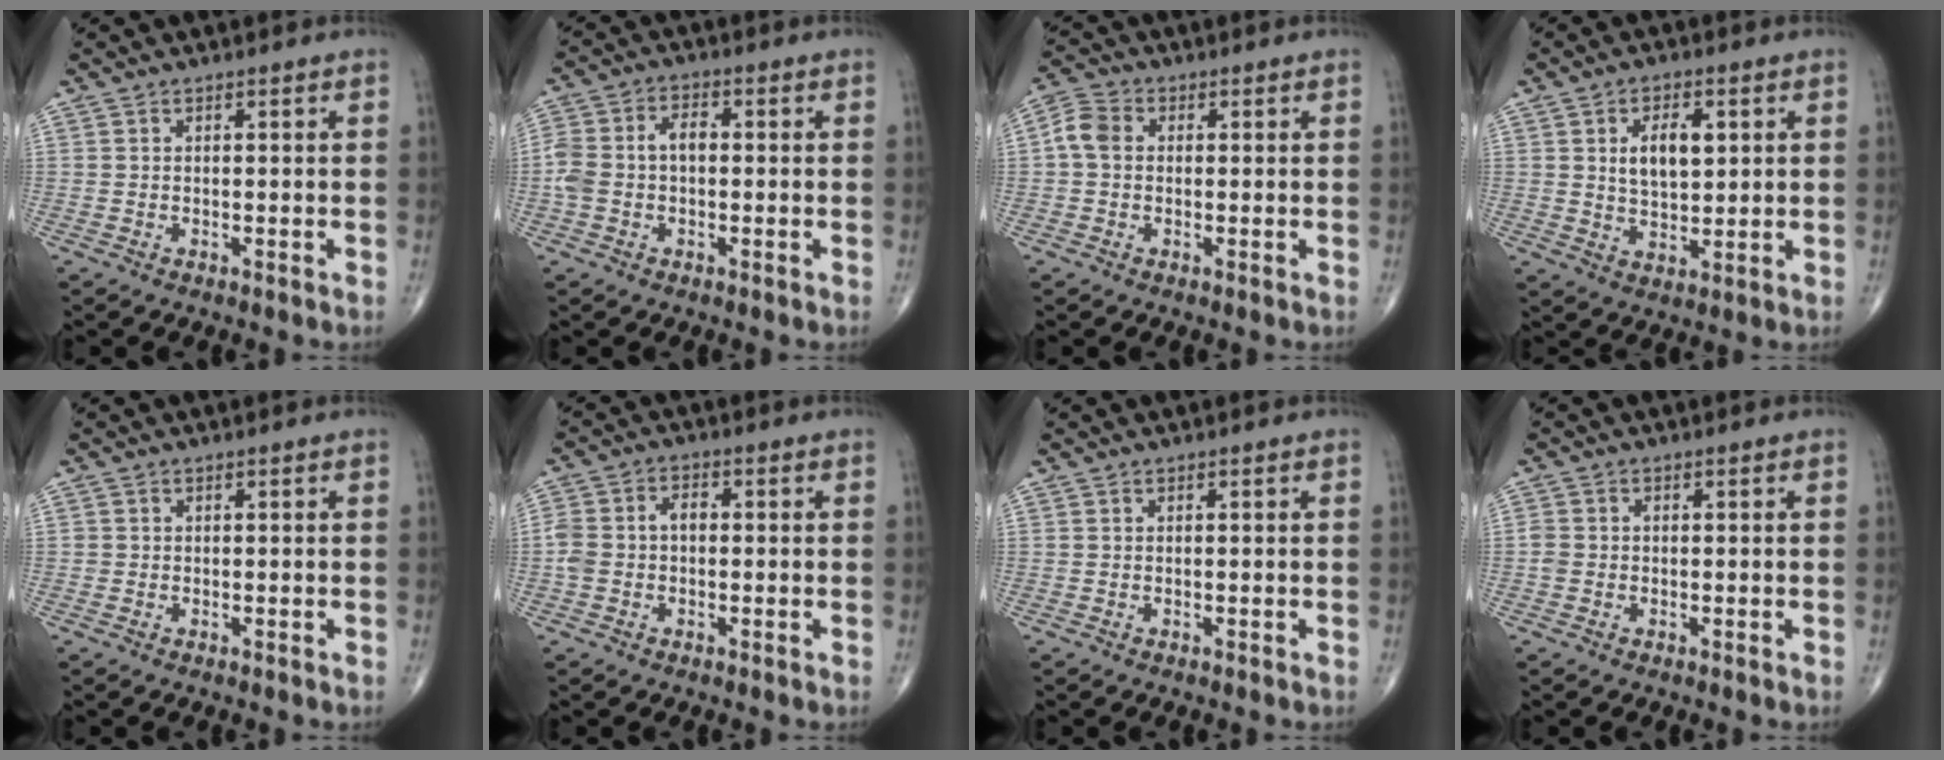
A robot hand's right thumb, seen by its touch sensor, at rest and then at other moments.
{"total": 7.6, "force": [-0.4, 4.9, 5.8], "torque": [-0.131, 0.029, -0.011]}
{"total": 4.7, "force": [0.3, 3.7, 3.0], "torque": [-0.059, 0.016, -0.003]}
{"total": 7.8, "force": [2.0, 4.3, 6.2], "torque": [-0.085, -0.009, 0.038]}
{"total": 0.5, "force": [-0.1, 0.5, 0.0], "torque": [0.003, 0.004, -0.002]}
{"total": 5.8, "force": [-0.4, 4.1, 4.1], "torque": [-0.088, 0.026, -0.011]}
{"total": 0.0}
{"total": 1.8, "force": [-0.4, 1.6, 0.9], "torque": [-0.015, 0.005, -0.010]}